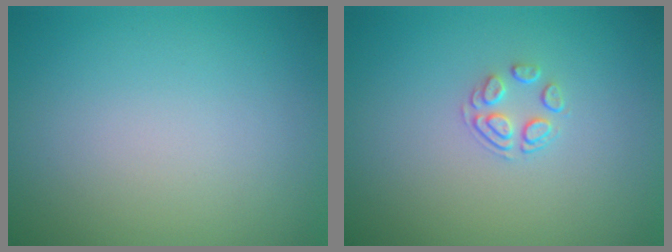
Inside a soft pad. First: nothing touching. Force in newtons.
{"total": 1.7, "press": 1.0, "slide": 1.4}